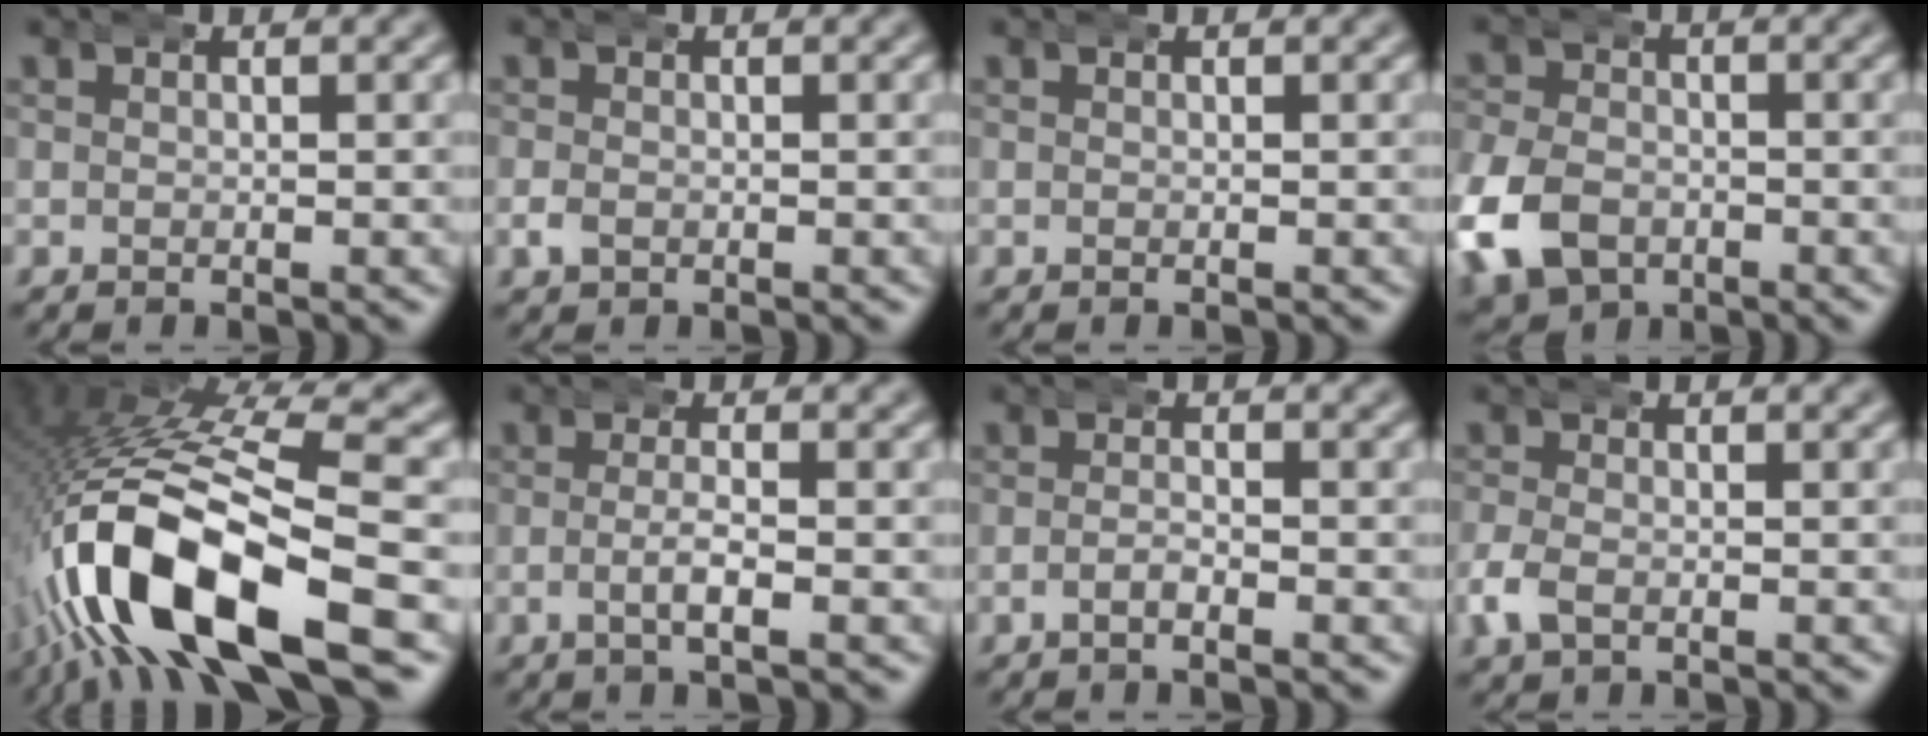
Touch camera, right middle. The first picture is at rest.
{"total": 1.1, "force": [-0.4, 0.9, 0.5], "torque": [-0.016, 0.002, -0.007]}
{"total": 0.0}
{"total": 6.3, "force": [-2.3, 5.0, 3.0], "torque": [-0.072, -0.018, -0.038]}
{"total": 13.6, "force": [-1.0, 5.9, 12.2], "torque": [-0.257, 0.003, -0.015]}
{"total": 2.1, "force": [-0.9, 0.1, 1.9], "torque": [-0.038, -0.003, -0.015]}
{"total": 1.4, "force": [-1.1, 0.2, 0.8], "torque": [-0.020, 0.000, -0.022]}
{"total": 2.3, "force": [-0.9, 1.6, 1.3], "torque": [-0.040, -0.001, -0.016]}